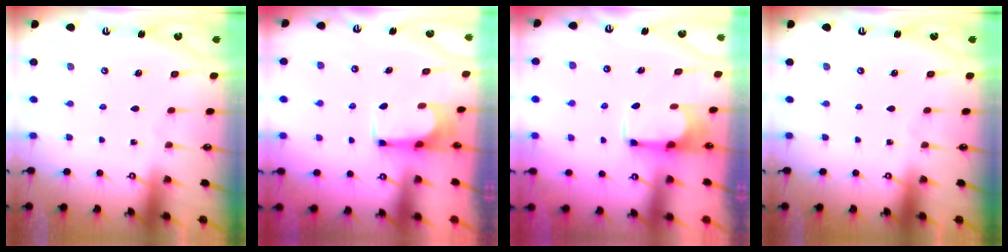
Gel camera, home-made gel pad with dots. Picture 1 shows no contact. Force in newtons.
{"total": 3.5, "press": 3.5, "slide": 0.2}
{"total": 1.8, "press": 1.6, "slide": 0.8}
{"total": 0.0}